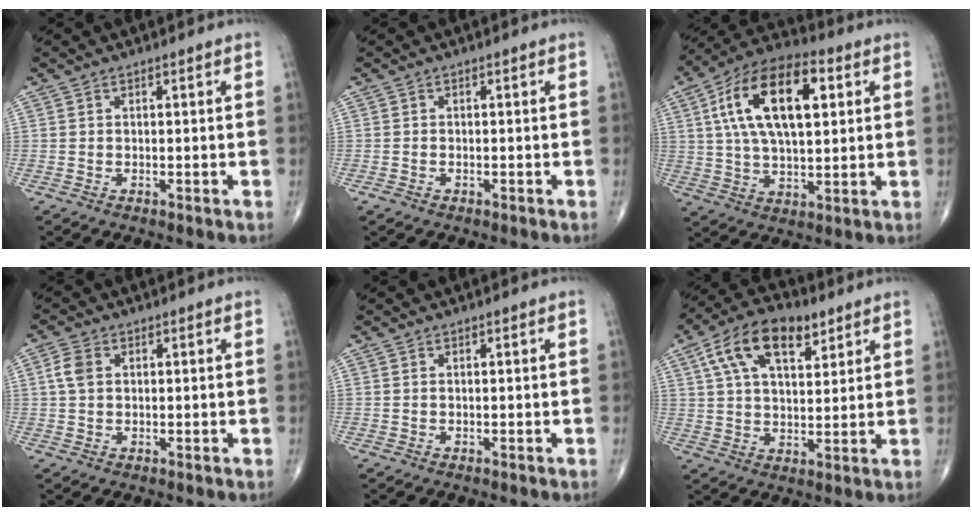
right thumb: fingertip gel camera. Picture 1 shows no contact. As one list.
[{"total": 0.8, "force": [-0.6, 0.5, 0.3], "torque": [-0.007, 0.002, -0.011]}, {"total": 18.9, "force": [5.1, 9.1, 15.7], "torque": [-0.266, 0.010, 0.081]}, {"total": 3.5, "force": [0.7, 2.5, 2.4], "torque": [-0.055, 0.007, 0.011]}, {"total": 0.0}, {"total": 14.4, "force": [6.8, 7.4, 10.3], "torque": [-0.161, -0.003, 0.114]}]